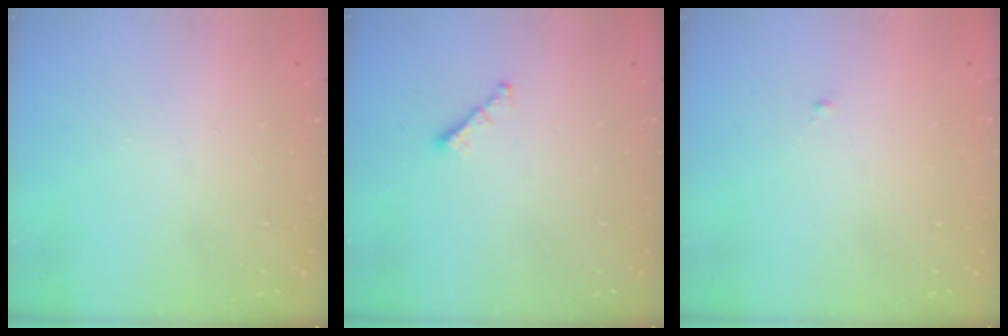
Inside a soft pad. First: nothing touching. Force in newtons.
{"total": 1.6, "press": 1.5, "slide": 0.5}
{"total": 0.6, "press": 0.6, "slide": 0.2}